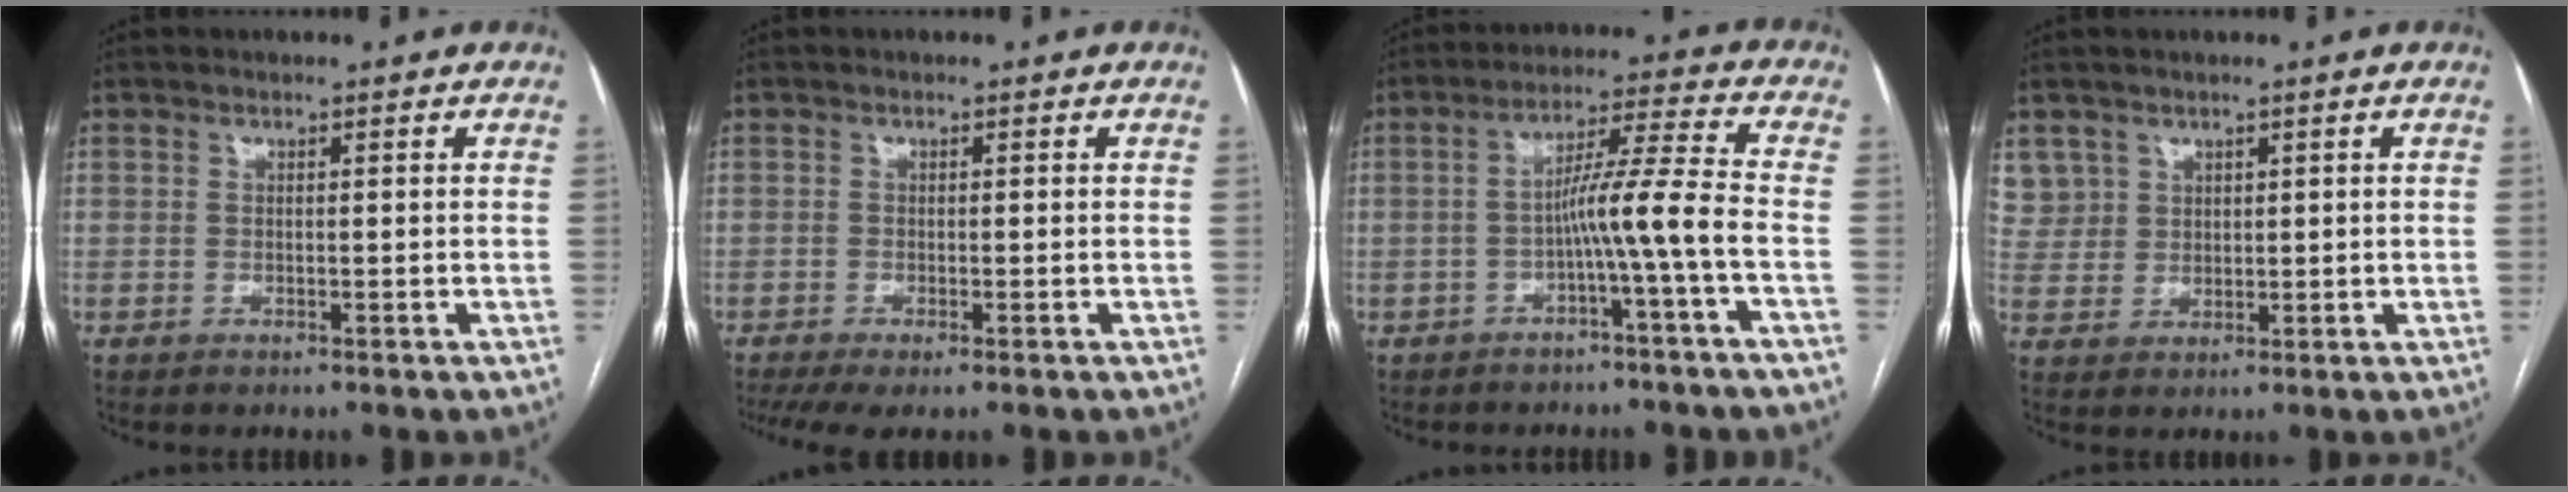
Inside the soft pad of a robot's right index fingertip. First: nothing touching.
{"total": 5.1, "force": [-3.4, 1.0, 3.6], "torque": [-0.060, -0.014, -0.059]}
{"total": 7.8, "force": [-2.5, -1.7, 7.2], "torque": [-0.119, 0.021, -0.043]}
{"total": 5.6, "force": [3.2, 4.6, -0.1], "torque": [0.013, 0.009, 0.069]}